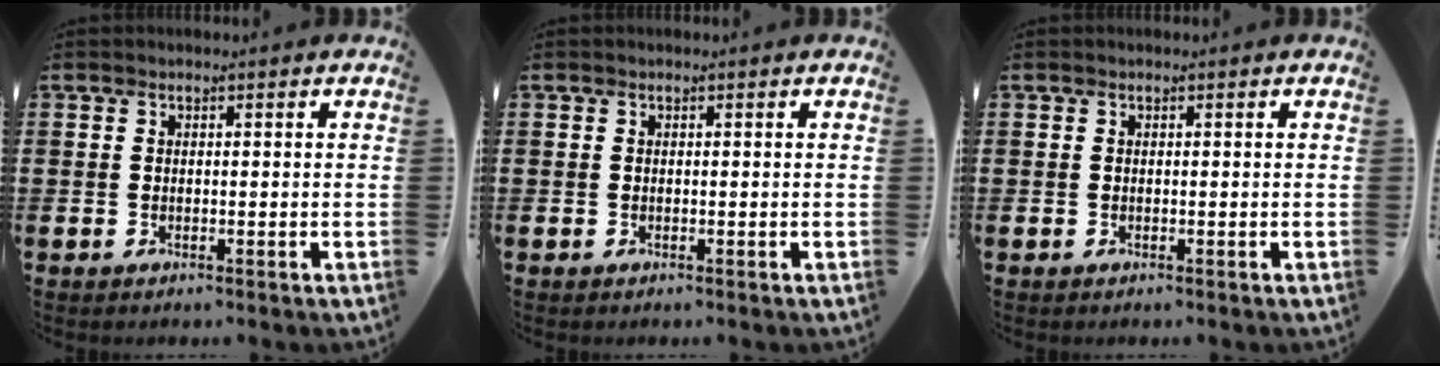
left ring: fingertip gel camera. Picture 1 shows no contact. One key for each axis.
{"total": 0.0}
{"total": 0.0}